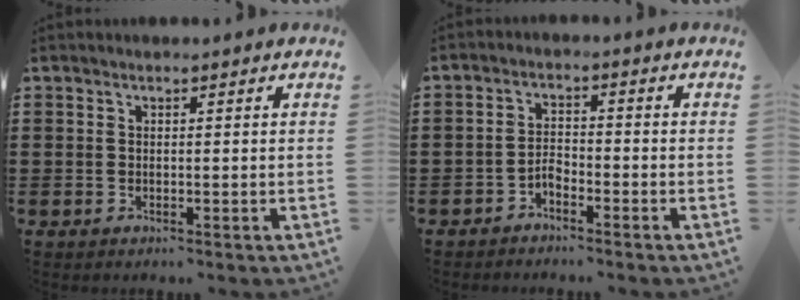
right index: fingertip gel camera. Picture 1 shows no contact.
{"total": 2.3, "force": [-1.9, 0.8, 0.8], "torque": [-0.022, 0.004, -0.040]}